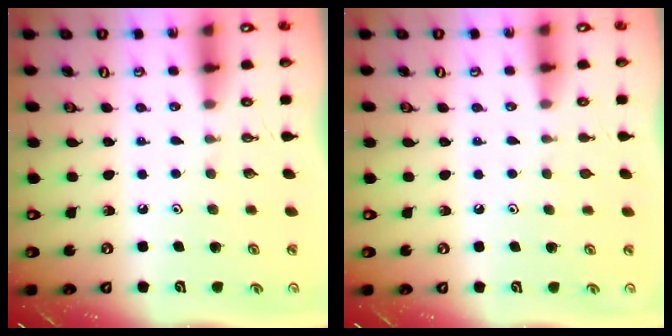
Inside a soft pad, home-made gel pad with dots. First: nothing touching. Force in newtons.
{"total": 0.6, "press": 0.6, "slide": 0.2}